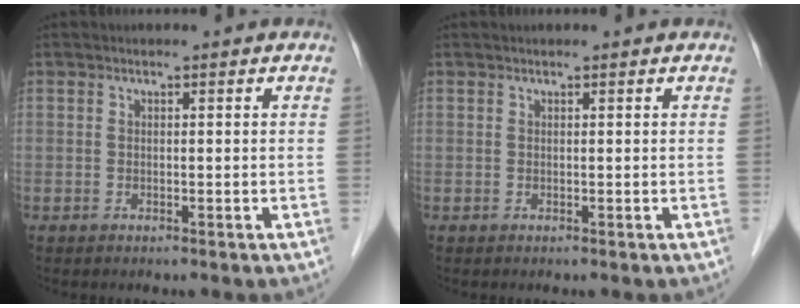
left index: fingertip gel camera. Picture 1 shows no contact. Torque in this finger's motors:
{"motor_torque": [-0.02, 0.07, 0.03, -0.01]}